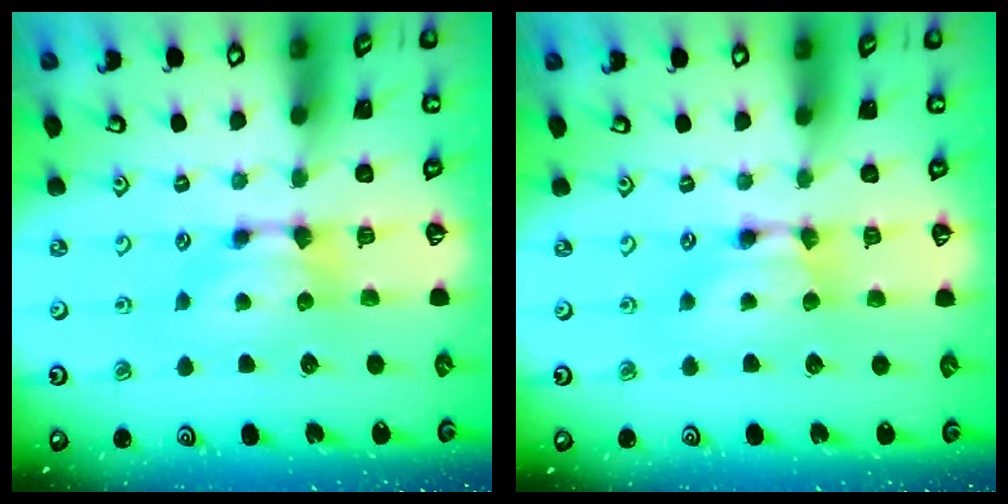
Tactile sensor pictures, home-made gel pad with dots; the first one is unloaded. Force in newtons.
{"total": 1.7, "press": 1.7, "slide": 0.1}